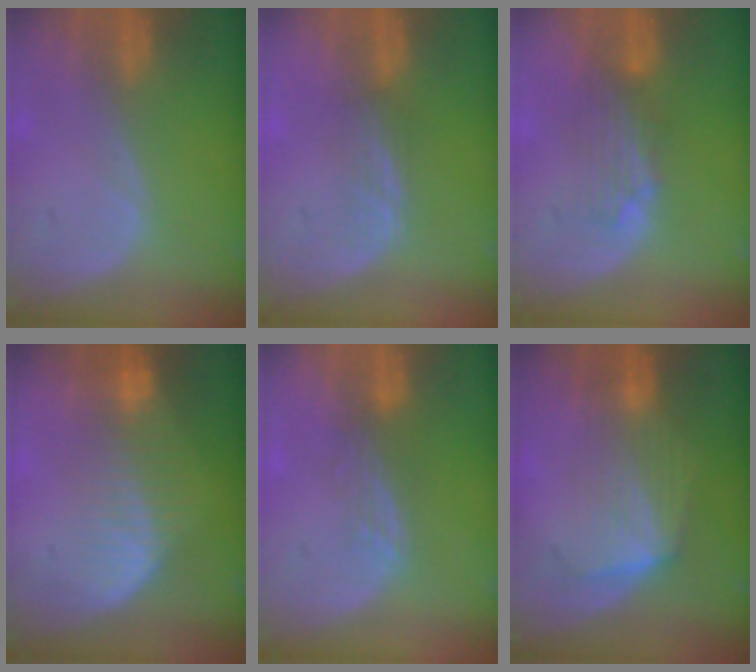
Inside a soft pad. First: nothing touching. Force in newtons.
{"total": 2.2, "press": 2.2, "slide": 0.4}
{"total": 3.9, "press": 3.7, "slide": 1.0}
{"total": 7.8, "press": 6.9, "slide": 3.7}
{"total": 3.0, "press": 2.5, "slide": 1.7}
{"total": 7.1, "press": 6.5, "slide": 2.9}